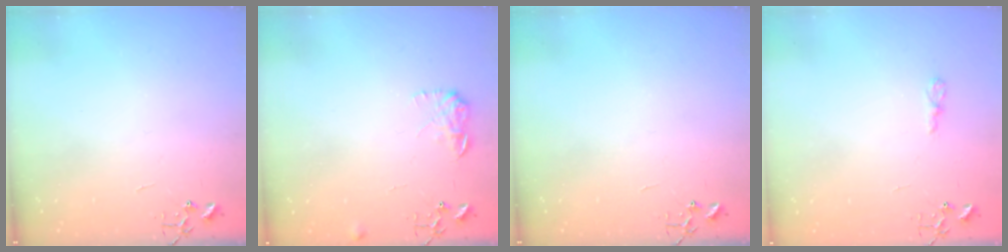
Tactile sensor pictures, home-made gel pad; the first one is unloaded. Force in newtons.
{"total": 8.2, "press": 8.2, "slide": 0.4}
{"total": 0.0}
{"total": 4.4, "press": 4.4, "slide": 0.6}